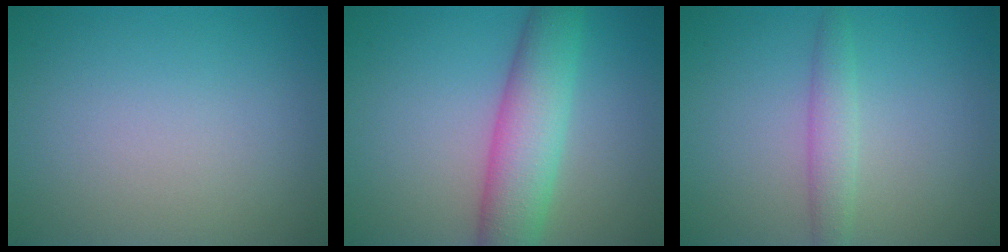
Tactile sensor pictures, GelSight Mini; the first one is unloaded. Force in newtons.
{"total": 6.3, "press": 6.3, "slide": 0.1}
{"total": 2.1, "press": 2.1, "slide": 0.1}